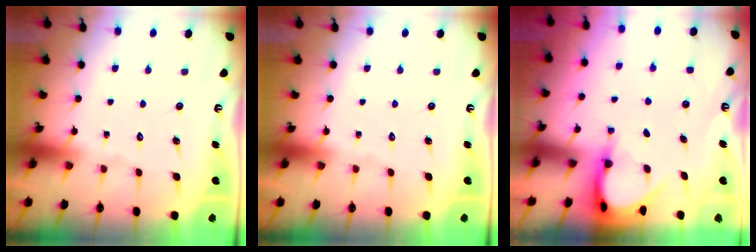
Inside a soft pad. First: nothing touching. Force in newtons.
{"total": 0.0}
{"total": 3.8, "press": 3.7, "slide": 0.3}